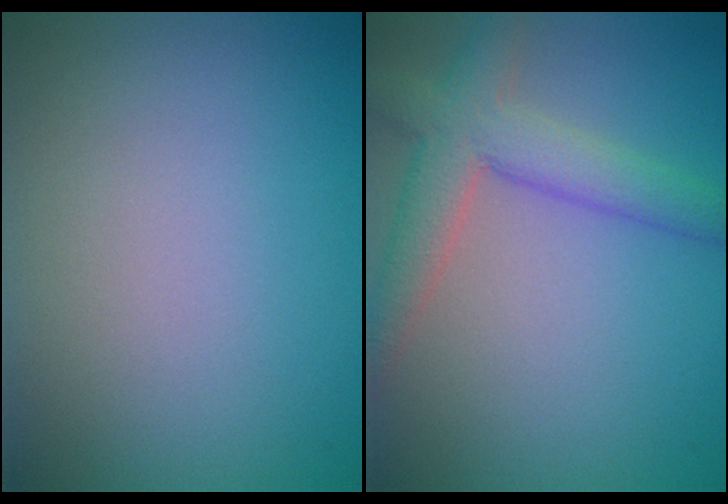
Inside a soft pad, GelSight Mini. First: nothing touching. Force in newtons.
{"total": 4.9, "press": 4.9, "slide": 0.3}